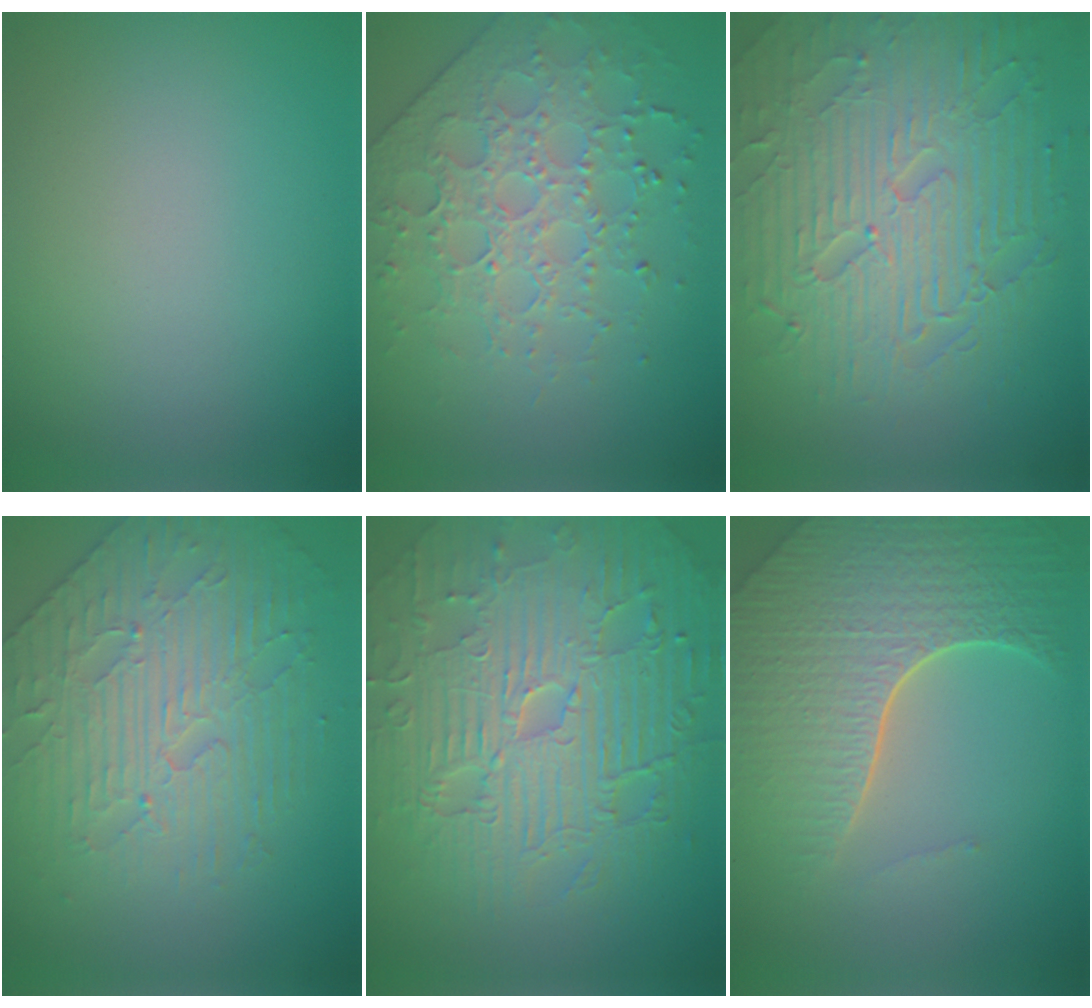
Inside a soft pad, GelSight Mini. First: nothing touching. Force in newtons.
{"total": 4.0, "press": 4.0, "slide": 0.1}
{"total": 8.8, "press": 6.3, "slide": 6.1}
{"total": 4.4, "press": 4.3, "slide": 0.8}
{"total": 11.6, "press": 7.5, "slide": 8.8}
{"total": 8.4, "press": 5.8, "slide": 6.0}